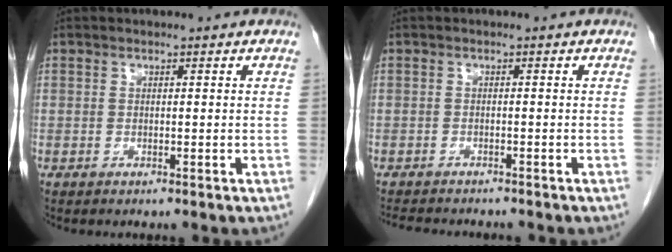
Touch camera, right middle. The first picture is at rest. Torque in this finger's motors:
{"motor_torque": [0.20, -0.14, -0.05, 0.01]}